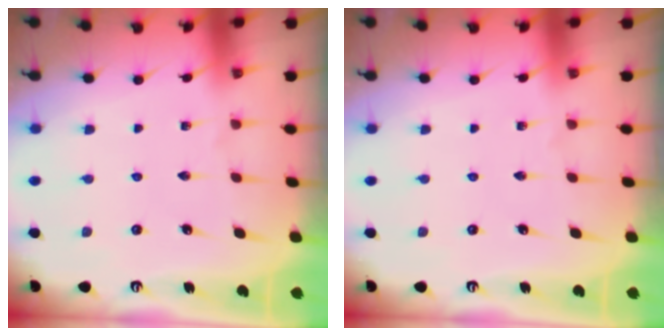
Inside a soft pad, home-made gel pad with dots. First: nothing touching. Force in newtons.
{"total": 0.0}